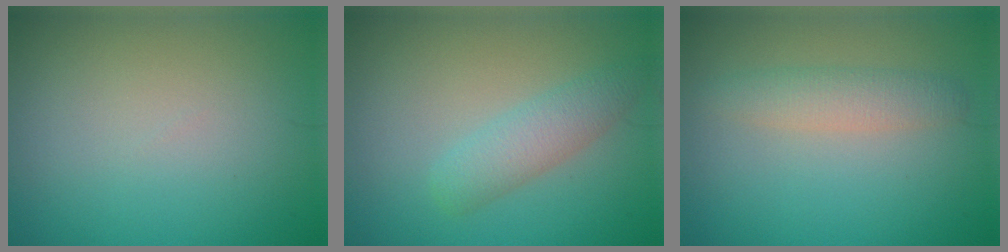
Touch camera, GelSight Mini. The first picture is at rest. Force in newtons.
{"total": 2.9, "press": 2.9, "slide": 0.1}
{"total": 2.4, "press": 2.4, "slide": 0.0}